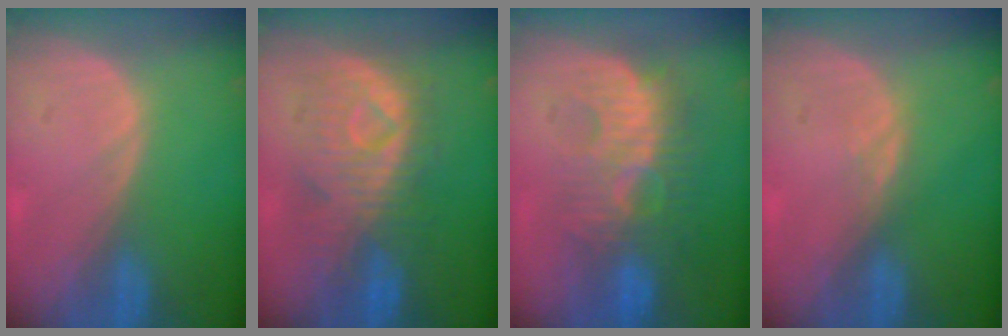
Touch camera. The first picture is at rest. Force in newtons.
{"total": 9.4, "press": 9.0, "slide": 2.4}
{"total": 8.9, "press": 8.8, "slide": 1.7}
{"total": 0.9, "press": 0.9, "slide": 0.4}